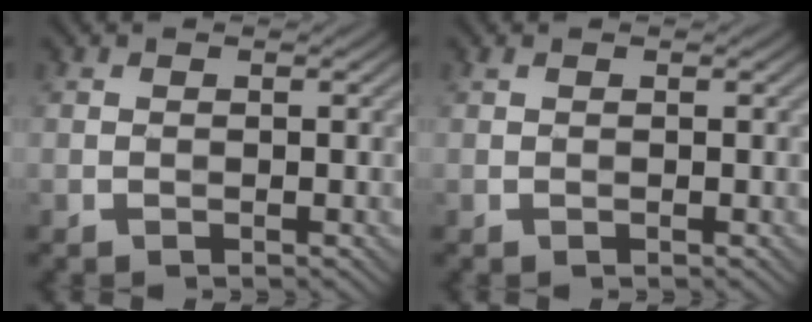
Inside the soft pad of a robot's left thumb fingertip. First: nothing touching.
{"total": 0.6, "force": [0.3, 0.2, 0.5], "torque": [-0.012, 0.003, 0.006]}